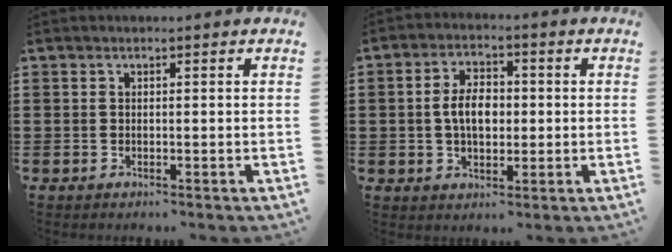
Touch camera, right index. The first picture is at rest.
{"total": 5.9, "force": [-0.1, 3.5, 4.8], "torque": [-0.100, 0.003, -0.009]}